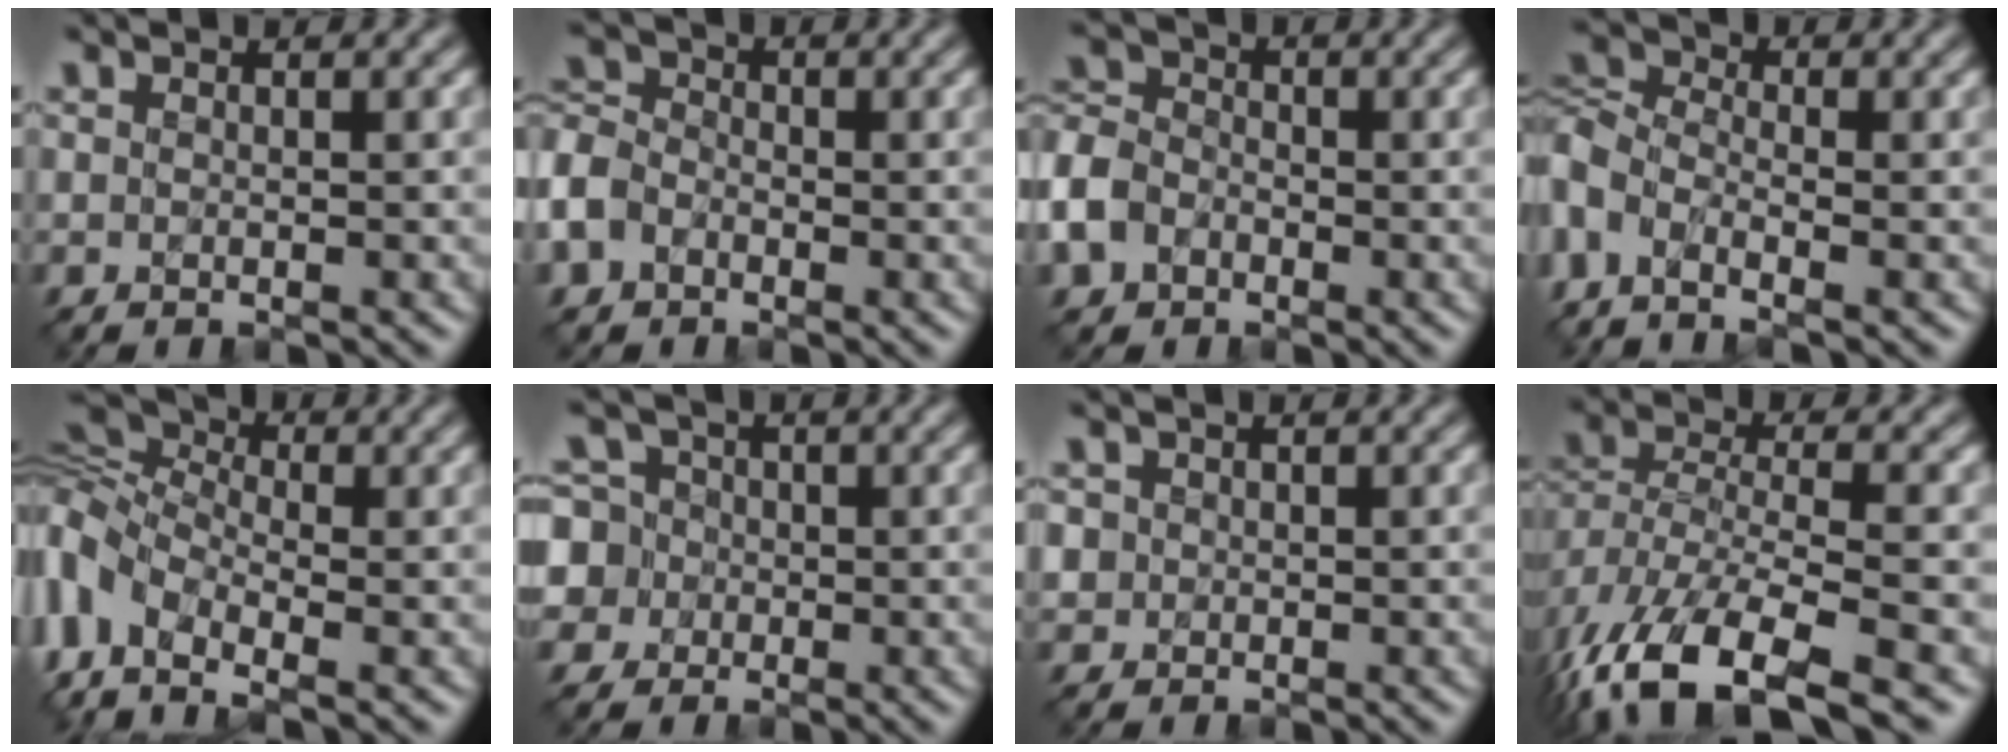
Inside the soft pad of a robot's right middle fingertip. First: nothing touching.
{"total": 3.0, "force": [-1.8, 2.2, 0.6], "torque": [-0.047, 0.010, -0.049]}
{"total": 3.4, "force": [-2.0, 2.7, 0.8], "torque": [-0.056, 0.010, -0.052]}
{"total": 4.4, "force": [-2.1, 2.6, 2.9], "torque": [-0.098, 0.001, -0.054]}
{"total": 6.5, "force": [-1.4, 4.5, 4.4], "torque": [-0.147, 0.010, -0.044]}
{"total": 4.8, "force": [-0.3, 4.8, -0.1], "torque": [-0.027, 0.034, -0.042]}
{"total": 1.1, "force": [0.1, 0.8, -0.8], "torque": [-0.002, 0.005, 0.001]}
{"total": 10.1, "force": [-6.2, 4.6, 6.5], "torque": [-0.172, -0.015, -0.098]}